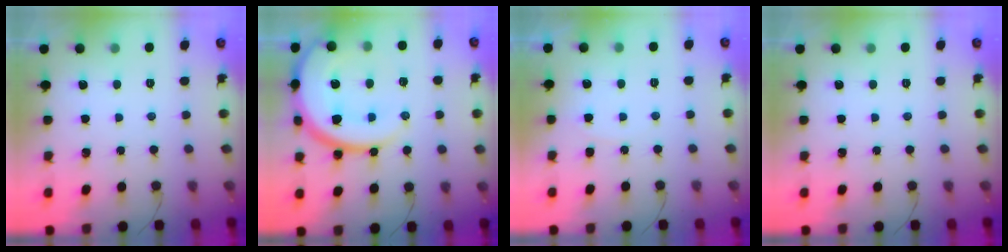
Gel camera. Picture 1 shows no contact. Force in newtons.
{"total": 21.5, "press": 21.4, "slide": 2.0}
{"total": 5.2, "press": 5.2, "slide": 0.5}
{"total": 0.0}